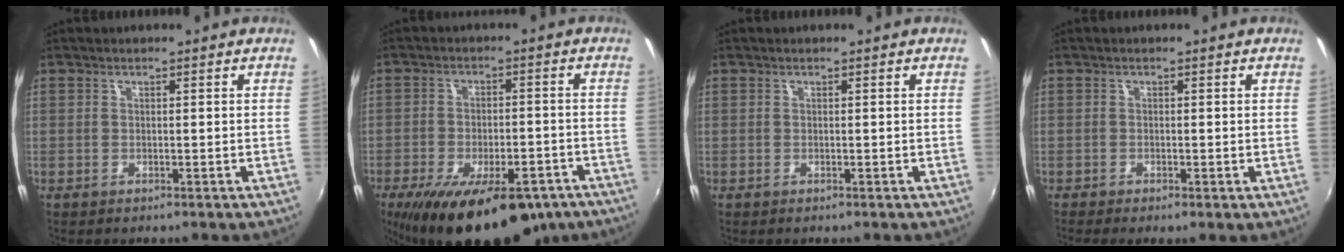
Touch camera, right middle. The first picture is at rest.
{"total": 20.3, "force": [-13.3, 8.8, 12.5], "torque": [-0.225, -0.024, -0.185]}
{"total": 0.0}
{"total": 1.1, "force": [-0.5, 0.2, 1.0], "torque": [-0.020, -0.006, -0.009]}